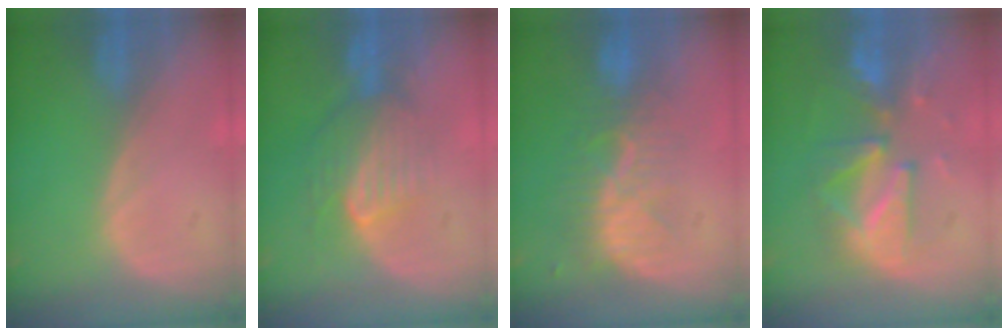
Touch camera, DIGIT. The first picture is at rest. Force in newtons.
{"total": 7.9, "press": 7.3, "slide": 3.0}
{"total": 8.3, "press": 7.3, "slide": 3.8}
{"total": 9.9, "press": 8.8, "slide": 4.7}